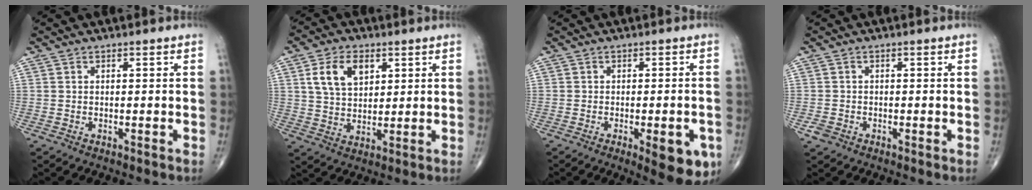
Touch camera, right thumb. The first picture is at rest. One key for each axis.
{"total": 8.9, "fx": 3.4, "fy": 5.7, "fz": 5.9, "tx": -0.092, "ty": -0.010, "tz": 0.066}
{"total": 9.2, "fx": -3.6, "fy": 3.1, "fz": 7.8, "tx": -0.076, "ty": 0.002, "tz": -0.037}
{"total": 1.7, "fx": -0.8, "fy": 1.3, "fz": 0.7, "tx": -0.011, "ty": 0.001, "tz": -0.016}